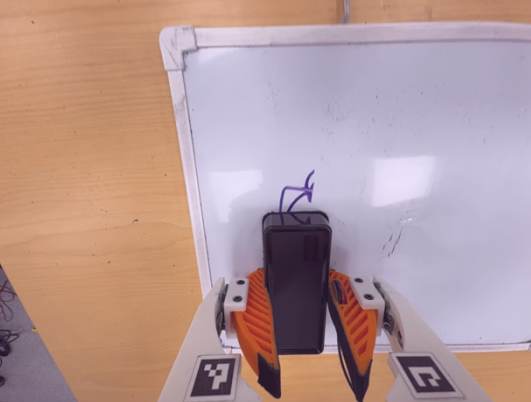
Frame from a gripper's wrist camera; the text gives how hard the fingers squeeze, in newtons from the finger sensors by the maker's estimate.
{"total": 12.3, "left": 12.0, "right": 12.6}